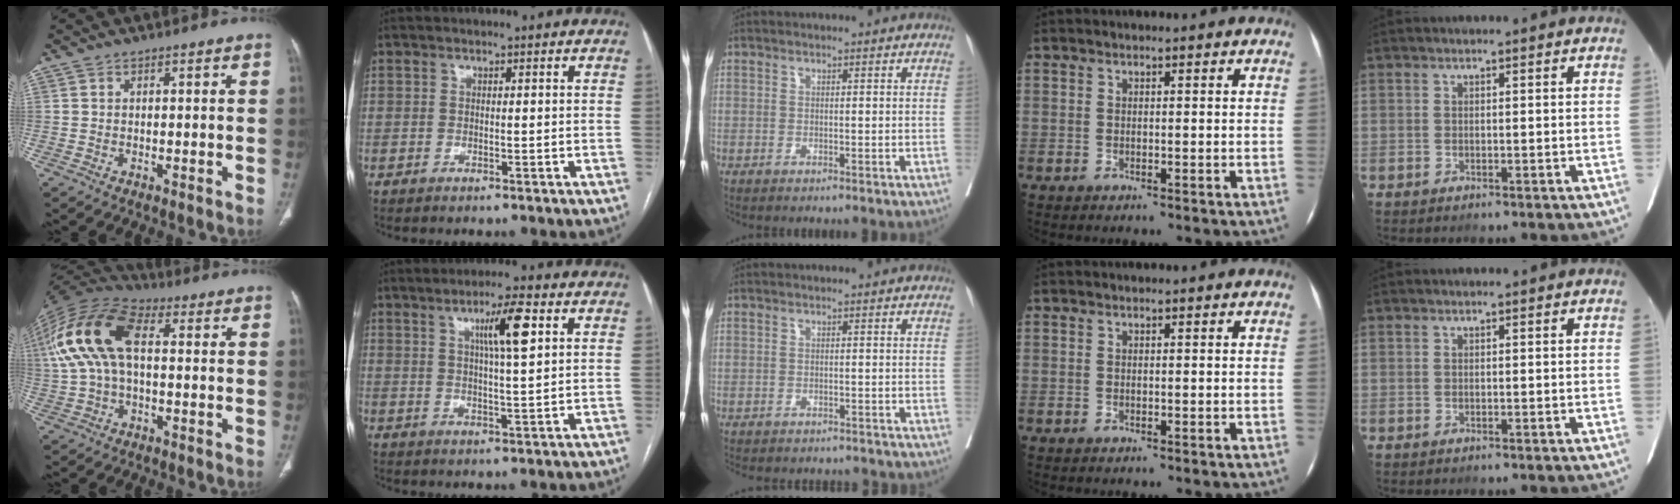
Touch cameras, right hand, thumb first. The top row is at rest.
{"thumb": {"total": 16.6, "force": [2.4, 9.1, 13.7], "torque": [-0.292, 0.039, 0.038]}, "index": {"total": 6.9, "force": [2.6, 0.3, 6.4], "torque": [-0.109, 0.005, 0.043]}, "middle": {"total": 9.8, "force": [-9.0, 2.8, 2.8], "torque": [-0.047, 0.001, -0.106]}}